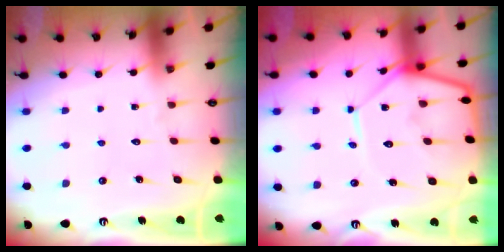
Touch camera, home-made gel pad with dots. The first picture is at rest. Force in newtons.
{"total": 11.4, "press": 11.4, "slide": 1.0}